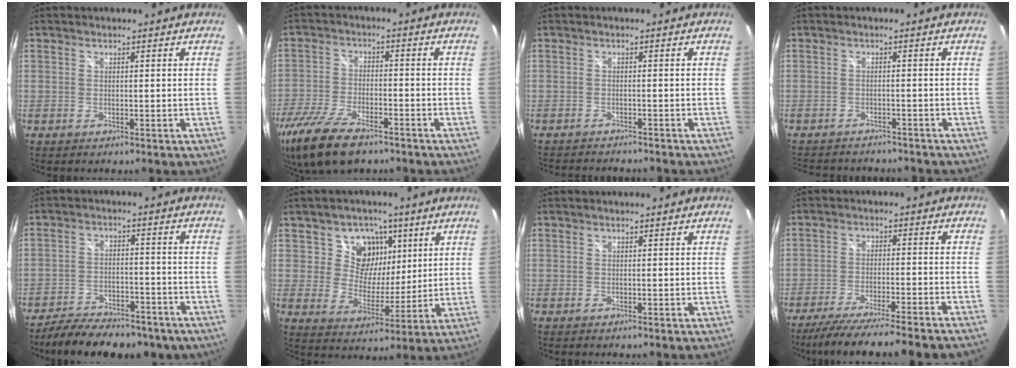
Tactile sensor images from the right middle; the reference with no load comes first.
{"total": 14.5, "force": [-10.3, 5.5, 8.6], "torque": [-0.204, -0.041, -0.192]}
{"total": 5.8, "force": [-5.5, 0.6, 1.7], "torque": [-0.043, -0.016, -0.083]}
{"total": 9.2, "force": [-8.3, 2.7, 3.0], "torque": [-0.072, -0.017, -0.117]}
{"total": 16.3, "force": [-12.9, 6.1, 7.9], "torque": [-0.159, -0.013, -0.179]}
{"total": 9.9, "force": [4.5, 8.2, 3.3], "torque": [-0.059, -0.008, 0.072]}
{"total": 0.0}
{"total": 15.2, "force": [-13.3, -1.0, 7.2], "torque": [-0.136, -0.030, -0.203]}